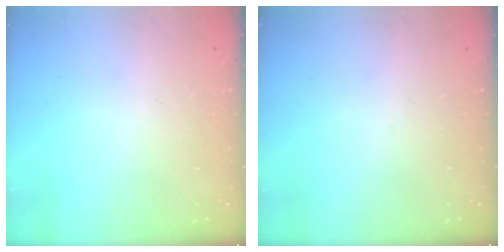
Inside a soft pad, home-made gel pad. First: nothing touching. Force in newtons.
{"total": 0.0}